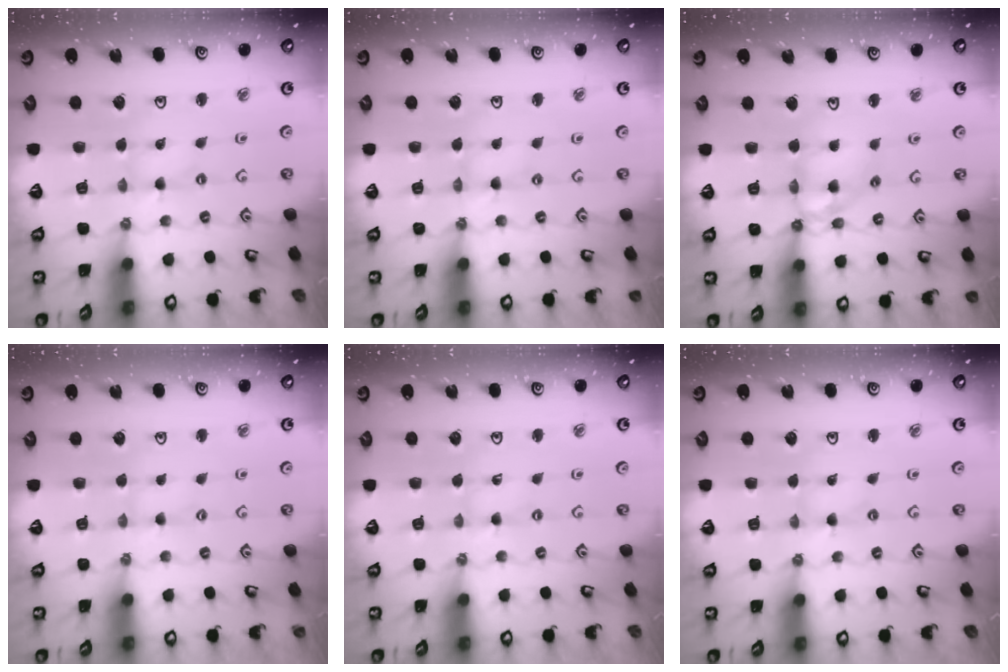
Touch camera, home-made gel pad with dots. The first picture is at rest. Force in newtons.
{"total": 0.0}
{"total": 11.5, "press": 11.4, "slide": 1.1}
{"total": 0.8, "press": 0.8, "slide": 0.2}
{"total": 0.0}
{"total": 0.0}